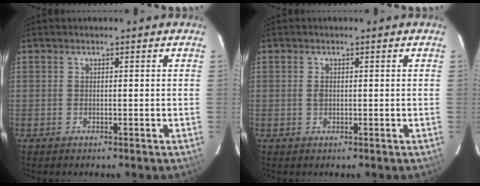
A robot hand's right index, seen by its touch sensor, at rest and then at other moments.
{"total": 1.0, "force": [0.0, 0.6, 0.8], "torque": [-0.019, 0.000, 0.002]}